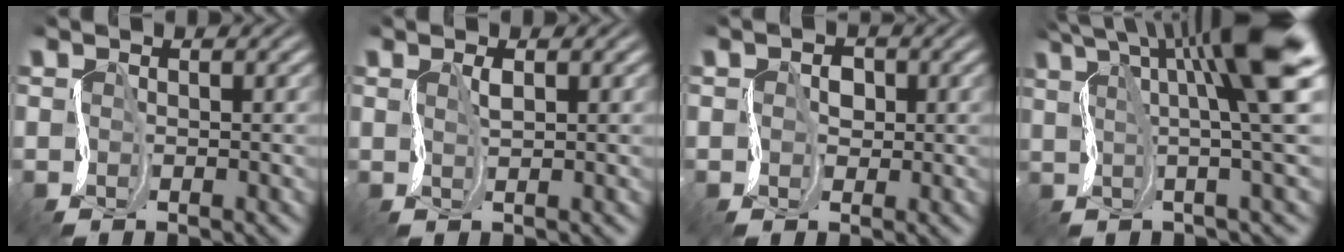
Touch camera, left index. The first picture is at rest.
{"total": 1.0, "force": [0.5, 0.1, 0.9], "torque": [-0.021, 0.003, 0.009]}
{"total": 1.6, "force": [0.1, 1.3, 1.0], "torque": [-0.011, 0.002, 0.000]}
{"total": 10.3, "force": [3.9, 1.6, 9.4], "torque": [-0.132, 0.022, 0.056]}